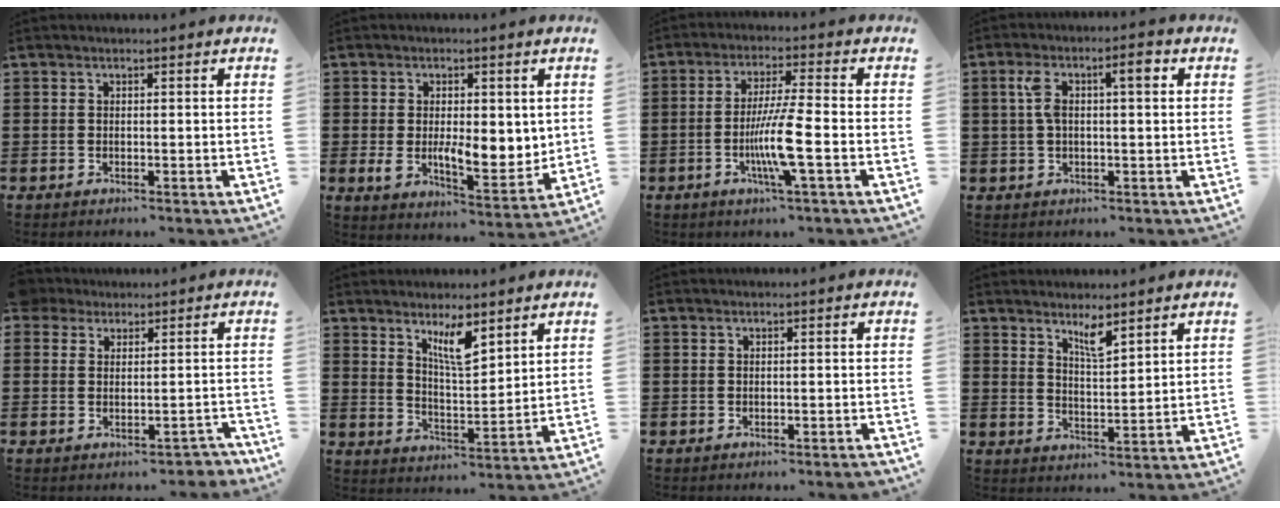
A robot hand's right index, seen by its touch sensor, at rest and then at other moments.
{"total": 7.5, "force": [0.0, 4.2, 6.2], "torque": [-0.095, 0.002, 0.000]}
{"total": 8.3, "force": [-2.4, 0.2, 7.9], "torque": [-0.152, -0.016, -0.047]}
{"total": 5.9, "force": [1.6, 1.8, 5.4], "torque": [-0.101, 0.008, 0.021]}
{"total": 2.4, "force": [0.1, 2.3, 0.7], "torque": [-0.023, 0.009, 0.002]}
{"total": 6.2, "force": [4.2, 1.6, 4.2], "torque": [-0.077, -0.011, 0.071]}
{"total": 0.7, "force": [-0.6, -0.1, 0.3], "torque": [-0.005, -0.002, -0.012]}
{"total": 3.8, "force": [3.0, 0.6, 2.2], "torque": [-0.042, -0.002, 0.052]}